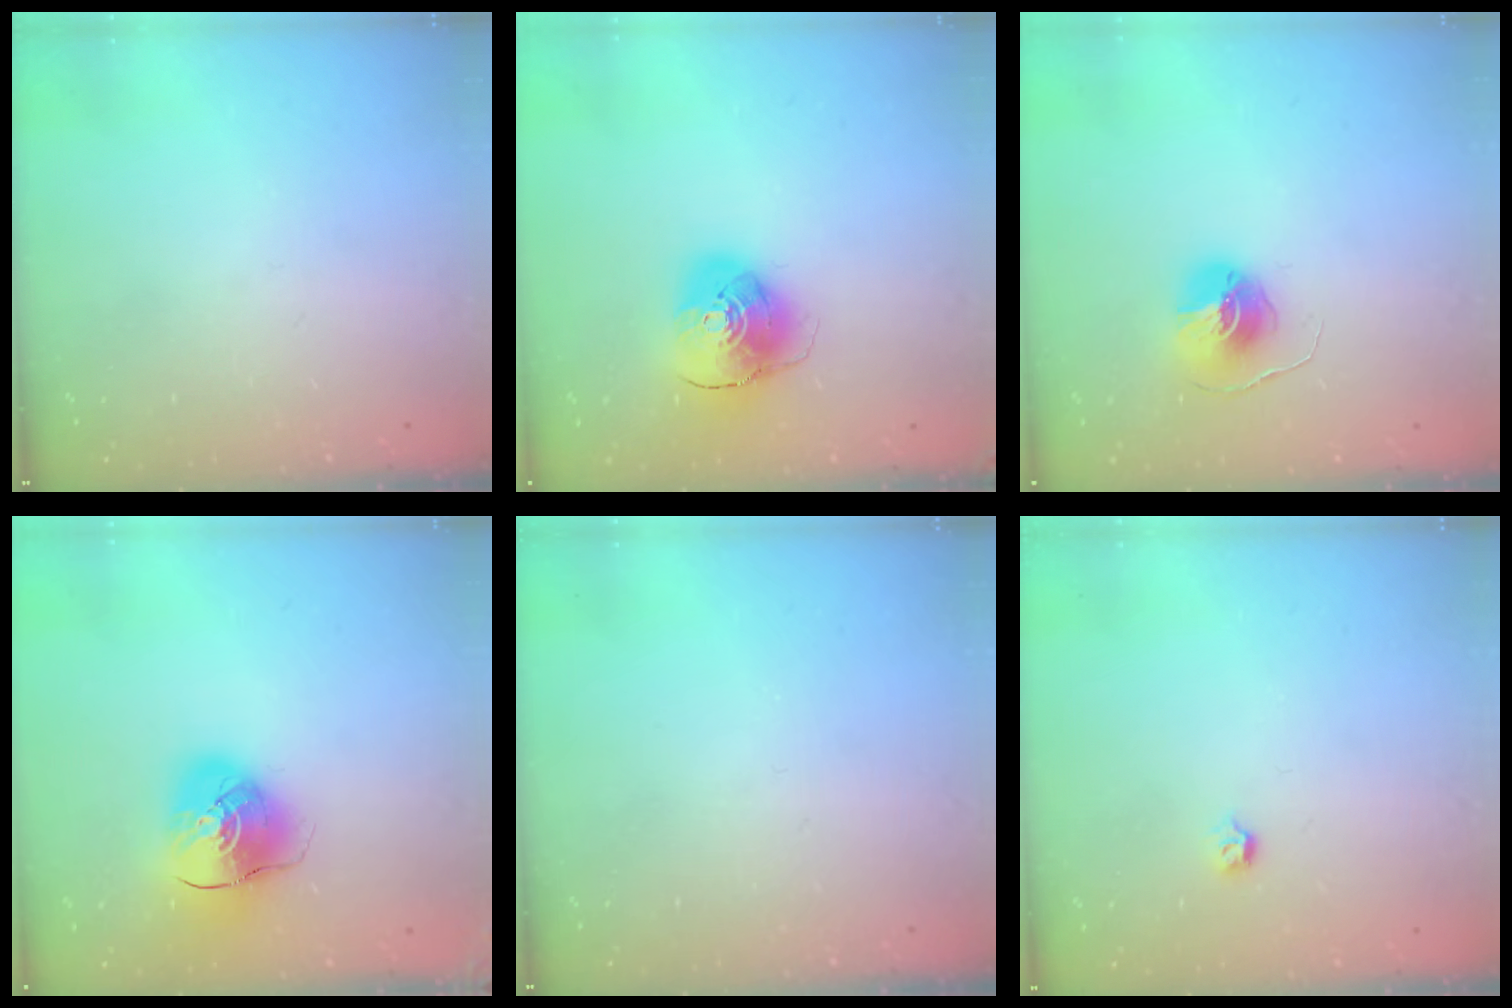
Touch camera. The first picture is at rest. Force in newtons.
{"total": 9.9, "press": 9.8, "slide": 1.4}
{"total": 7.8, "press": 7.8, "slide": 0.1}
{"total": 10.8, "press": 10.6, "slide": 1.6}
{"total": 0.0}
{"total": 2.8, "press": 2.7, "slide": 0.8}